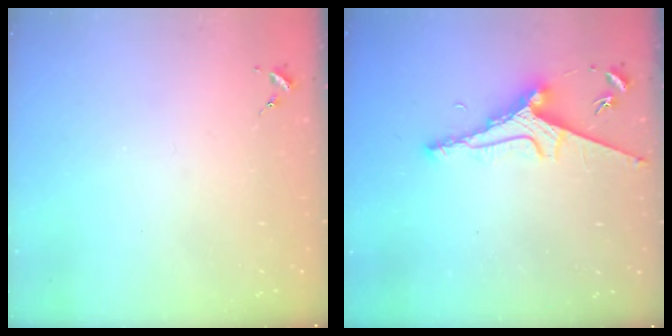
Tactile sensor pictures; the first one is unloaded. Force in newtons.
{"total": 8.4, "press": 8.3, "slide": 0.9}